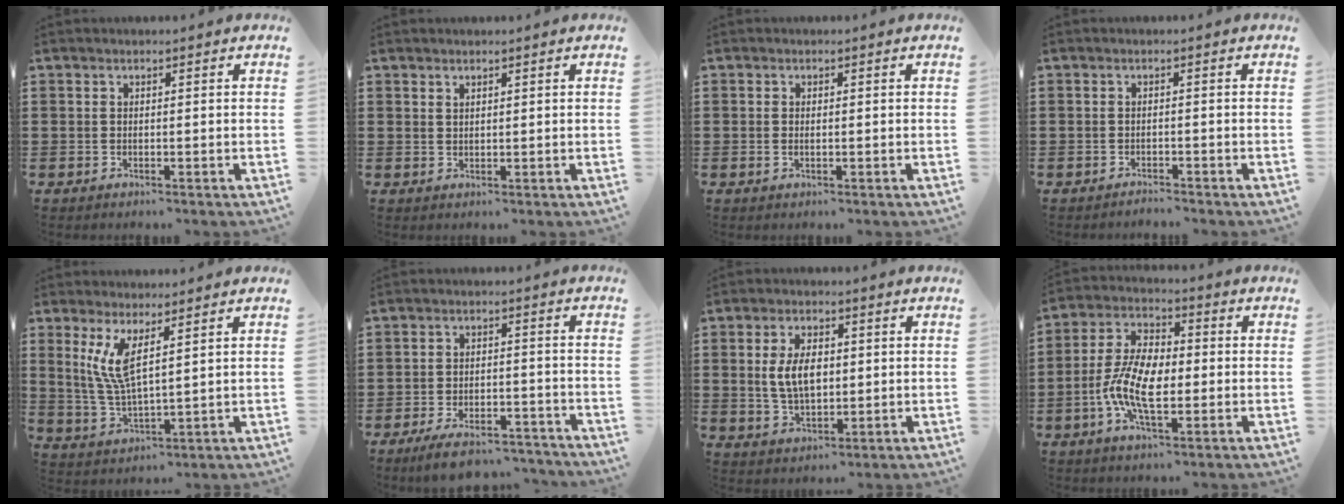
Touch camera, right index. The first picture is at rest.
{"total": 1.2, "force": [1.0, 0.5, 0.2], "torque": [-0.006, 0.002, 0.020]}
{"total": 0.8, "force": [0.0, 0.4, 0.7], "torque": [-0.014, 0.001, -0.001]}
{"total": 1.3, "force": [-1.3, -0.2, -0.1], "torque": [-0.001, 0.001, -0.028]}
{"total": 6.9, "force": [3.1, 1.7, 5.9], "torque": [-0.139, -0.011, 0.052]}
{"total": 5.8, "force": [-5.2, 0.8, 2.5], "torque": [-0.043, 0.002, -0.095]}
{"total": 6.5, "force": [0.6, 3.8, 5.2], "torque": [-0.114, 0.004, 0.004]}
{"total": 9.2, "force": [-1.9, 4.5, 7.7], "torque": [-0.176, -0.003, -0.040]}